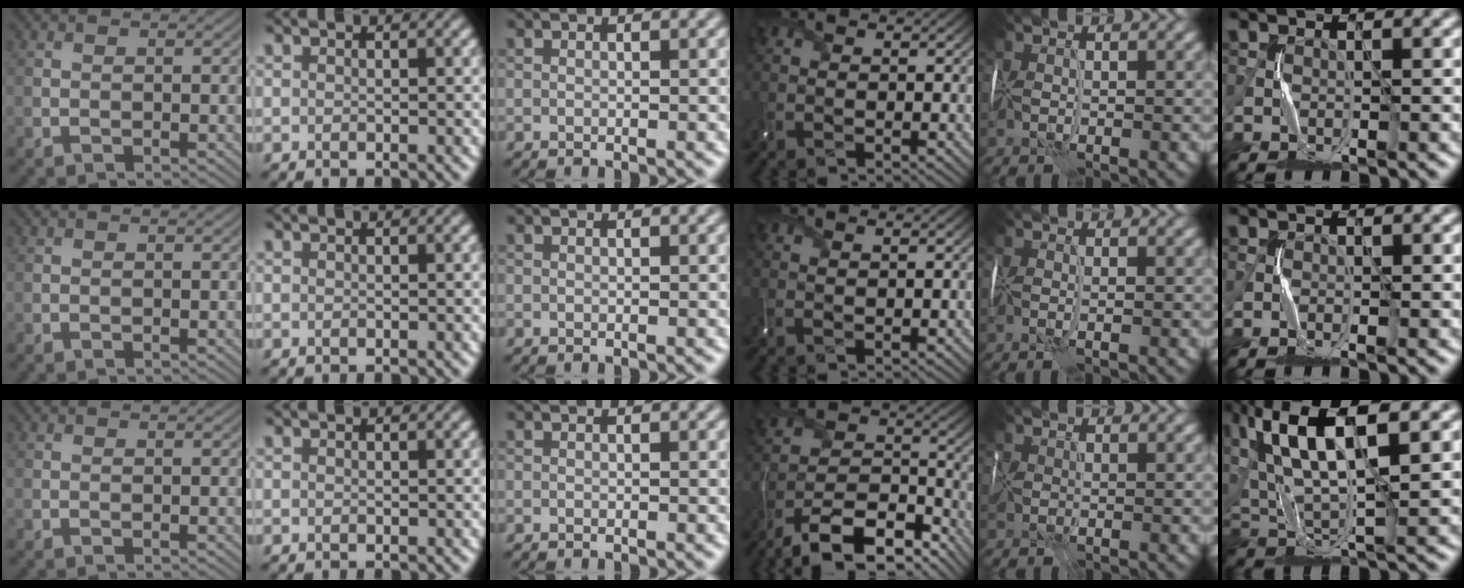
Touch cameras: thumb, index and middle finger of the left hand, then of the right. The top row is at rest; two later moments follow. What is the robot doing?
{"motion": "wrap", "object": "scarf"}